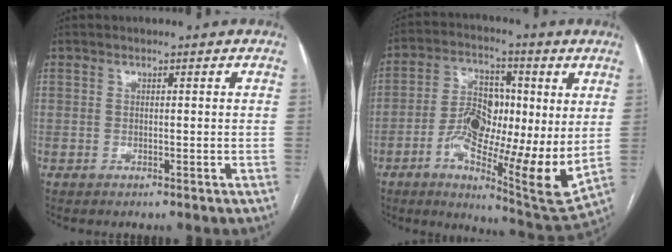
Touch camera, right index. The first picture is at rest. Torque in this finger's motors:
{"motor_torque": [1.36, -0.78, 0.90, 0.21]}